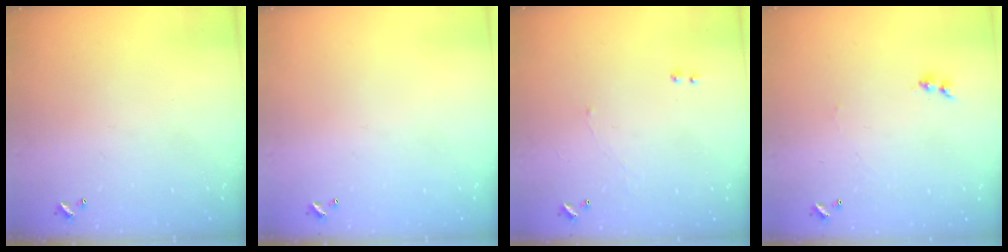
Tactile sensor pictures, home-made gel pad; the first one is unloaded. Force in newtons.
{"total": 0.0}
{"total": 1.2, "press": 1.0, "slide": 0.6}
{"total": 1.1, "press": 0.9, "slide": 0.5}